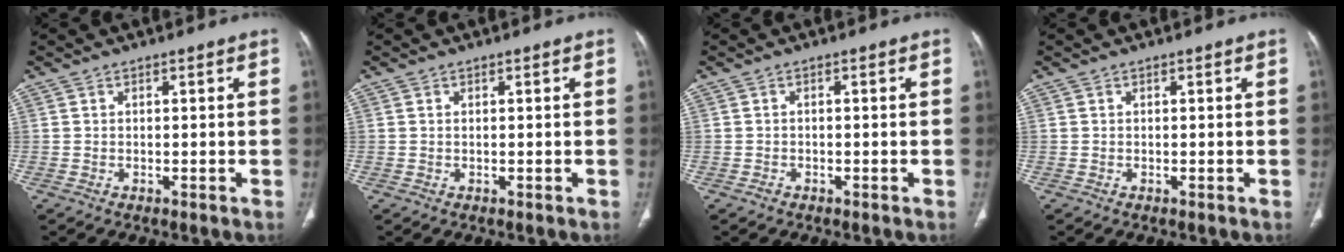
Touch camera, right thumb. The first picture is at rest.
{"total": 0.0}
{"total": 0.7, "force": [-0.5, 0.4, 0.2], "torque": [-0.006, 0.004, -0.010]}
{"total": 0.0}